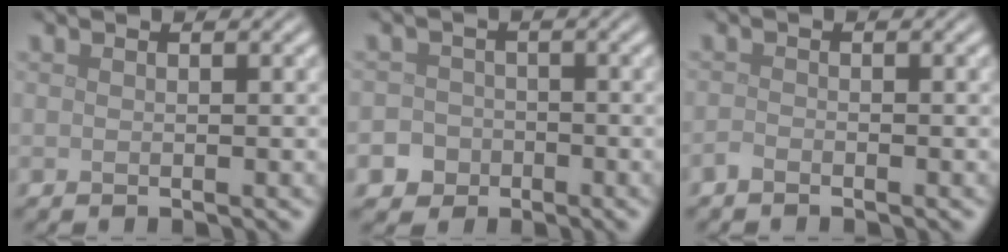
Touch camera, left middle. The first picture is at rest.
{"total": 4.1, "force": [-2.2, 3.4, 0.5], "torque": [0.017, -0.006, -0.048]}
{"total": 0.7, "force": [-0.6, 0.2, 0.3], "torque": [-0.006, -0.001, -0.015]}